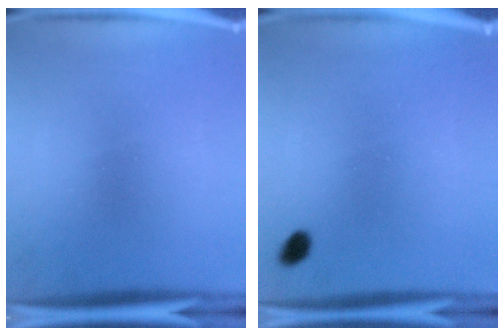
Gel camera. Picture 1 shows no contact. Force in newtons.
{"total": 1.9}